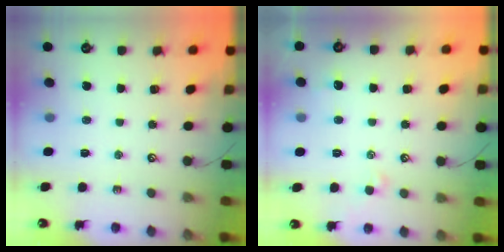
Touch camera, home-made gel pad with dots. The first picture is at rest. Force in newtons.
{"total": 1.0, "press": 0.7, "slide": 0.6}